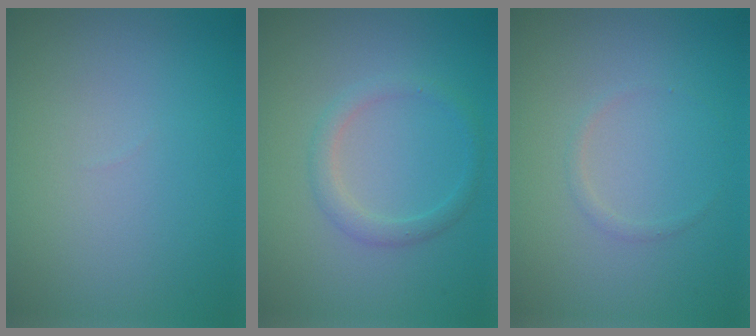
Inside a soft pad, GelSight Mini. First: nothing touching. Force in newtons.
{"total": 1.9, "press": 1.8, "slide": 0.1}
{"total": 0.6, "press": 0.6, "slide": 0.0}